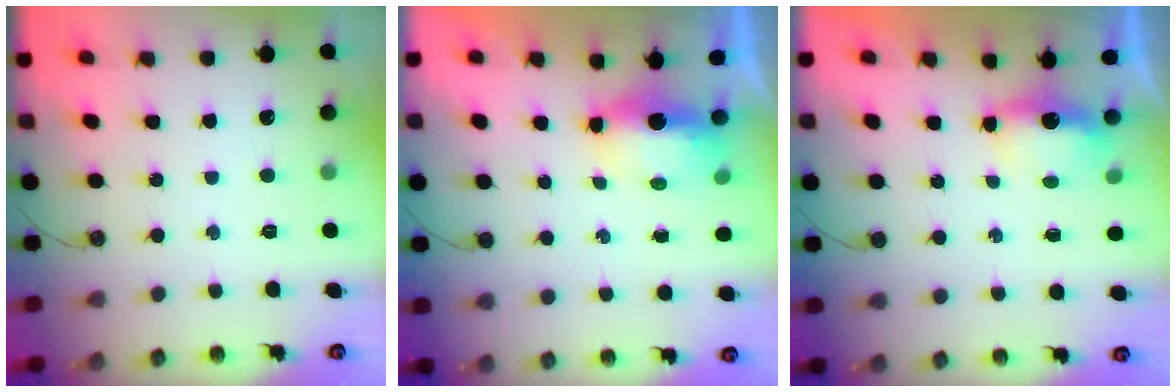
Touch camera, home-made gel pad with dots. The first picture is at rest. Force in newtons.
{"total": 6.0, "press": 6.0, "slide": 0.7}
{"total": 4.0, "press": 4.0, "slide": 0.5}